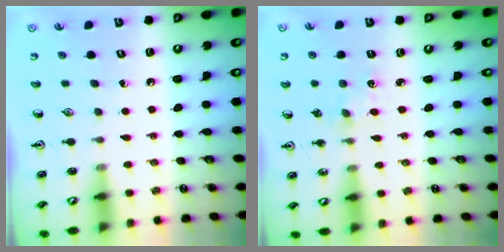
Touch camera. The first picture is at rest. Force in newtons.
{"total": 2.9, "press": 2.8, "slide": 0.4}